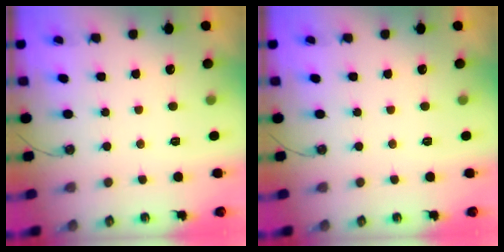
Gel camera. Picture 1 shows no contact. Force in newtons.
{"total": 0.0}